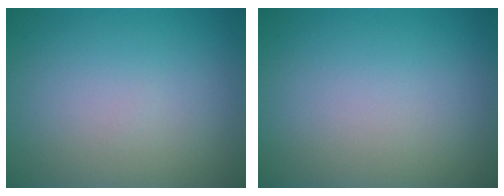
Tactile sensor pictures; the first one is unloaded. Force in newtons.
{"total": 0.0}